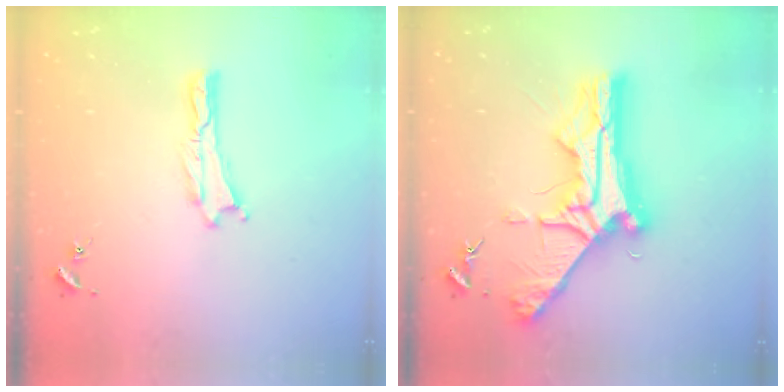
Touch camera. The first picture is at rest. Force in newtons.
{"total": 12.1, "press": 12.0, "slide": 1.1}